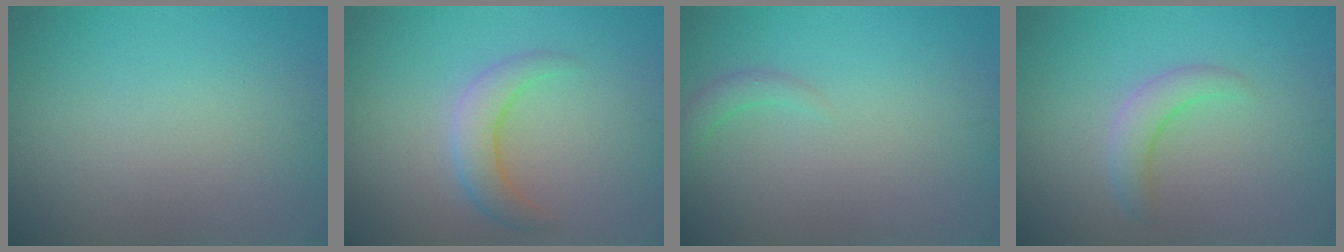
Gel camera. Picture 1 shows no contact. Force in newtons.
{"total": 2.9, "press": 2.9, "slide": 0.1}
{"total": 1.4, "press": 1.4, "slide": 0.2}
{"total": 2.4, "press": 2.4, "slide": 0.3}